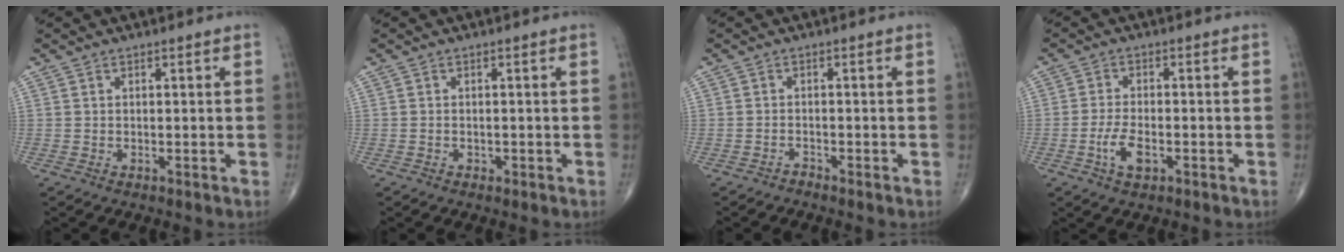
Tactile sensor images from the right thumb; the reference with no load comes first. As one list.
[{"total": 0.6, "force": [-0.3, 0.4, 0.2], "torque": [0.001, 0.002, -0.006]}, {"total": 0.9, "force": [-0.9, 0.1, -0.2], "torque": [0.007, -0.002, -0.021]}, {"total": 4.9, "force": [-1.9, 2.2, 3.9], "torque": [-0.075, 0.007, -0.036]}]